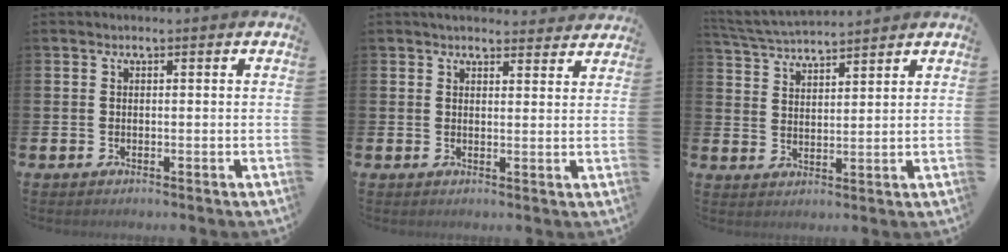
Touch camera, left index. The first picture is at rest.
{"total": 3.4, "force": [3.4, 0.7, 0.2], "torque": [-0.001, -0.020, 0.060]}
{"total": 4.6, "force": [4.5, 0.3, 0.5], "torque": [-0.026, -0.024, 0.080]}